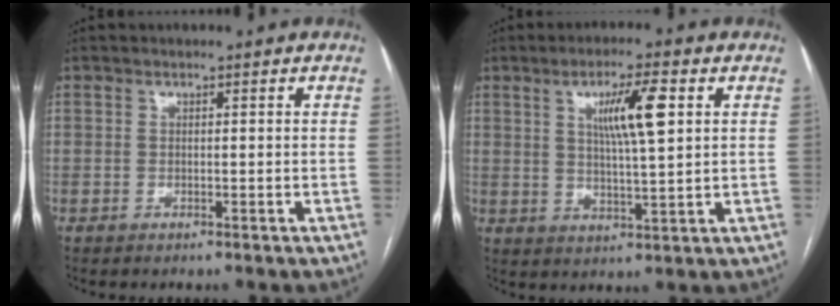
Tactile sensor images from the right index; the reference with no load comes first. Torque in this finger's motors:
{"motor_torque": [0.61, 0.16, 0.23, 0.13]}